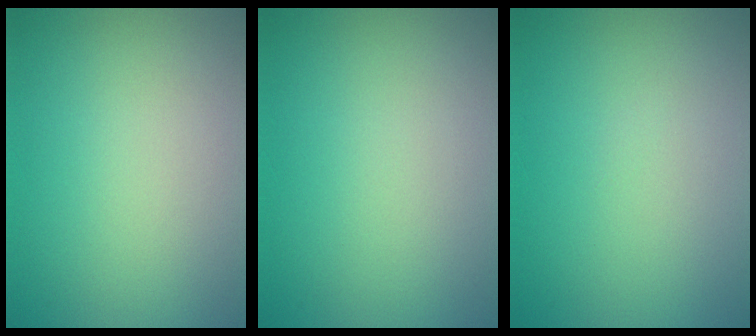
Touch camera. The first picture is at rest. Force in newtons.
{"total": 0.0}
{"total": 0.0}